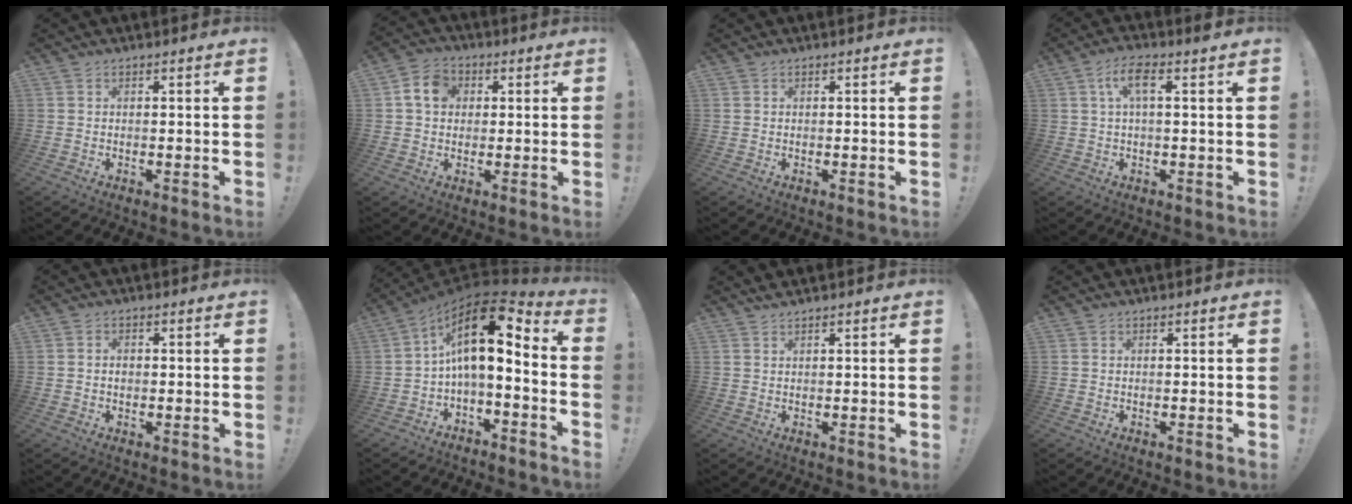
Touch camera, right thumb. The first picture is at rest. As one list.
[{"total": 8.0, "force": [1.6, 6.4, 4.6], "torque": [-0.071, 0.016, 0.034]}, {"total": 0.0}, {"total": 6.4, "force": [1.9, 1.5, 5.9], "torque": [-0.107, 0.002, 0.031]}, {"total": 1.4, "force": [-0.3, 1.2, 0.6], "torque": [-0.012, 0.004, -0.007]}, {"total": 15.0, "force": [3.7, 6.3, 13.1], "torque": [-0.224, -0.026, 0.061]}, {"total": 1.1, "force": [1.1, 0.0, 0.2], "torque": [0.001, -0.007, 0.020]}, {"total": 0.0}]